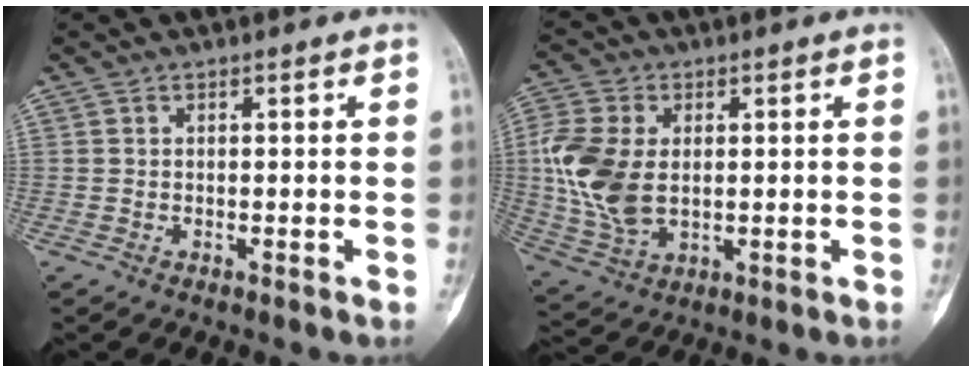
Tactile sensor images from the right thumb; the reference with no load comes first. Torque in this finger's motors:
{"motor_torque": [1.59, 1.68, 1.63, -0.28, 0.58]}